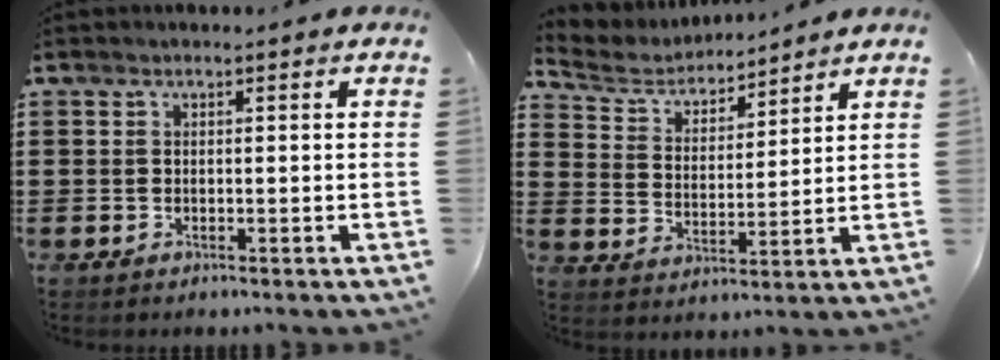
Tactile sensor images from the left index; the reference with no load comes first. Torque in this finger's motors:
{"motor_torque": [-0.24, 0.35, 0.05, 0.01]}